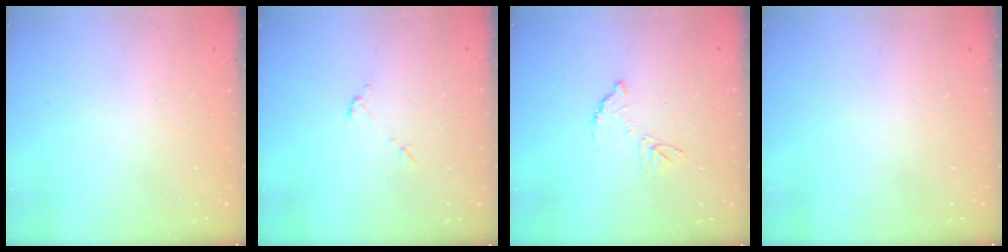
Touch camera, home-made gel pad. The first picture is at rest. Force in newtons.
{"total": 4.8, "press": 4.8, "slide": 0.2}
{"total": 6.8, "press": 6.8, "slide": 0.3}
{"total": 0.0}